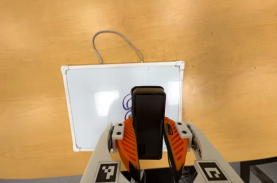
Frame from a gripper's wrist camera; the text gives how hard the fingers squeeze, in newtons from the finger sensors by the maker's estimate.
{"total": 10.4, "left": 8.0, "right": 12.8}